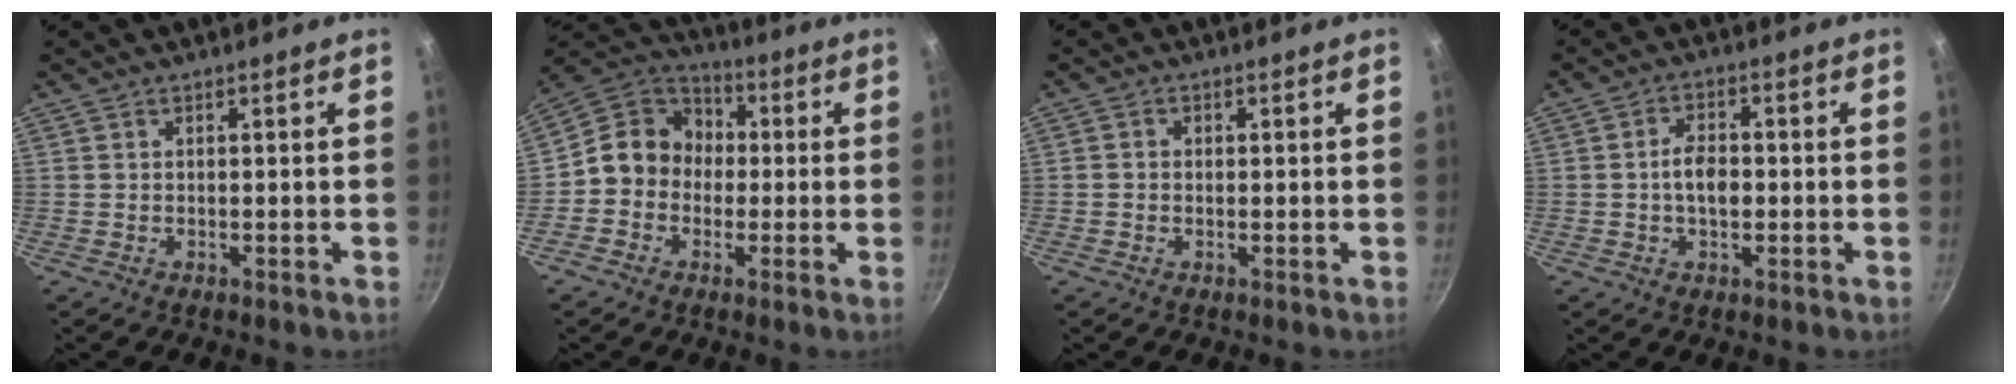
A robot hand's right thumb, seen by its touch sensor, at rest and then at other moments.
{"total": 8.1, "force": [-1.1, 7.1, 3.7], "torque": [-0.035, 0.028, -0.046]}
{"total": 1.0, "force": [-0.2, 0.9, 0.3], "torque": [-0.006, 0.004, -0.007]}
{"total": 5.4, "force": [-0.5, 3.2, 4.3], "torque": [-0.066, 0.014, -0.014]}